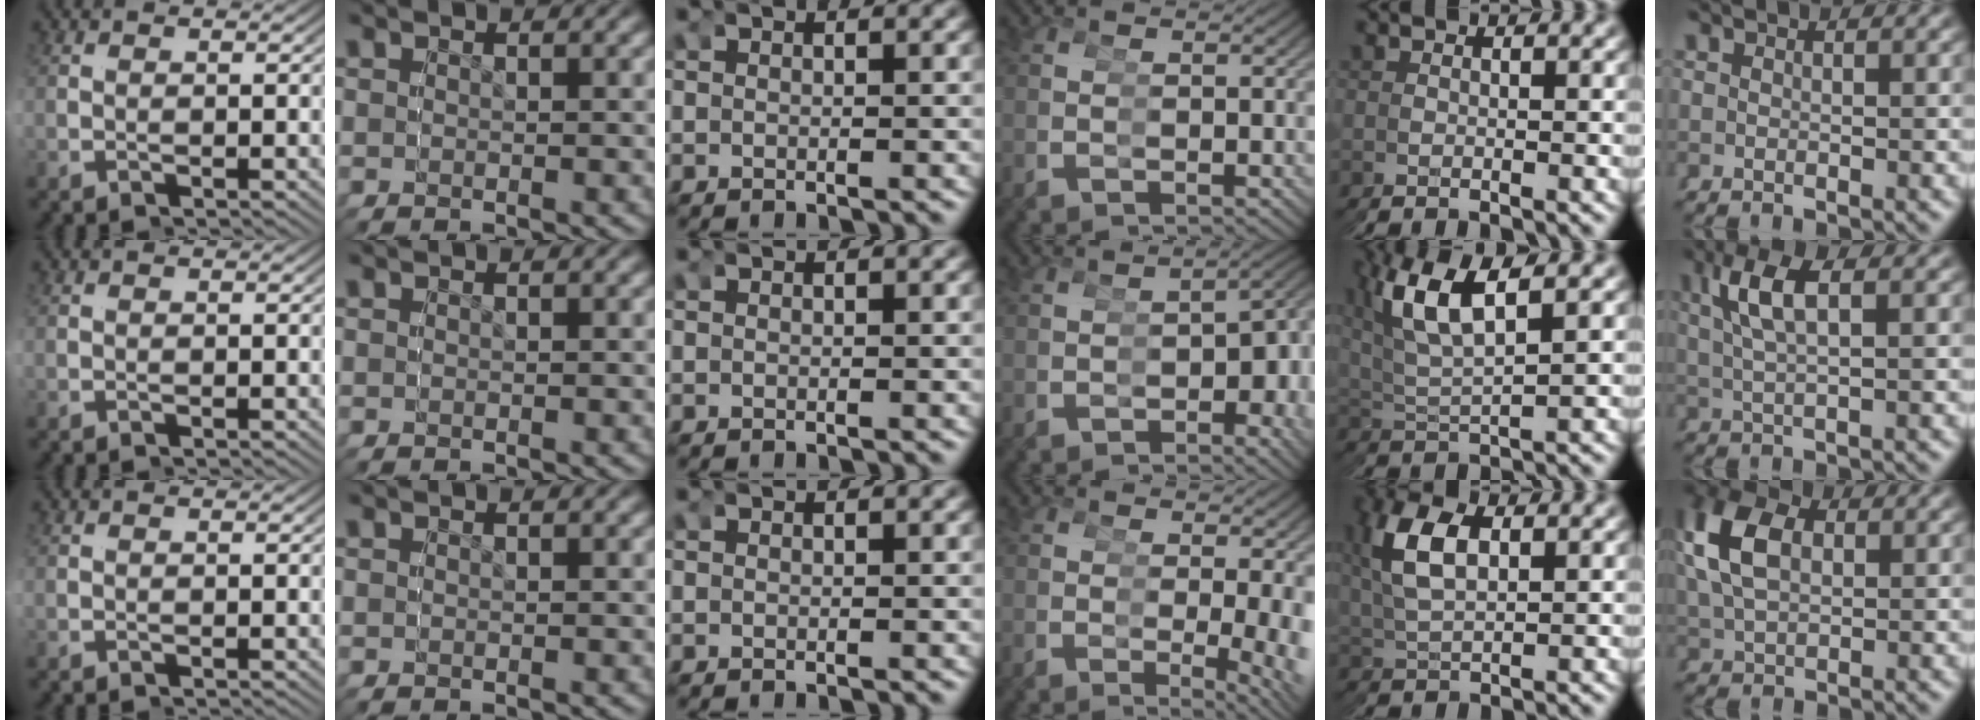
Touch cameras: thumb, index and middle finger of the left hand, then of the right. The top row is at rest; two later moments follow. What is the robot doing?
{"motion": "grasp_and_lifting", "object": "cubes"}